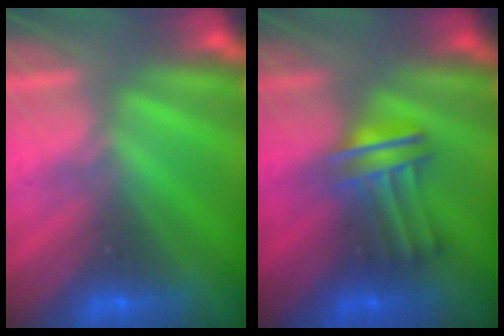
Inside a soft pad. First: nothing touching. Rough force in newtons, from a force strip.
{"total": 3.6}